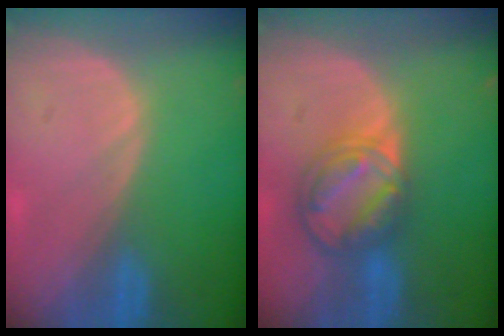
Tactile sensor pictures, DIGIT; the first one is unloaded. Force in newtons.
{"total": 8.3, "press": 7.0, "slide": 4.4}